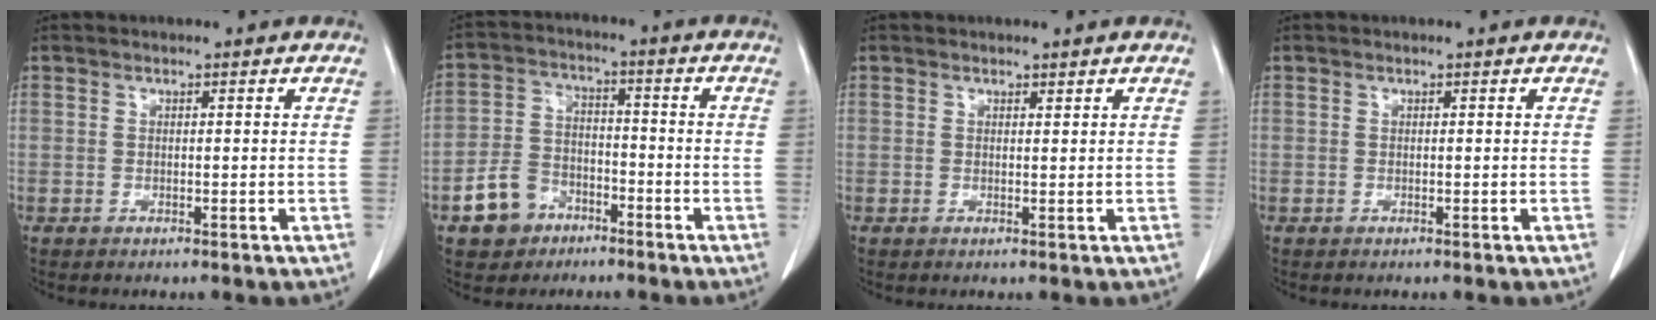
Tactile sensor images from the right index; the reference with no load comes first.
{"total": 7.8, "force": [-4.4, 5.9, 2.7], "torque": [-0.064, 0.017, -0.072]}
{"total": 0.6, "force": [0.6, 0.1, 0.1], "torque": [-0.005, -0.003, 0.009]}
{"total": 0.0}